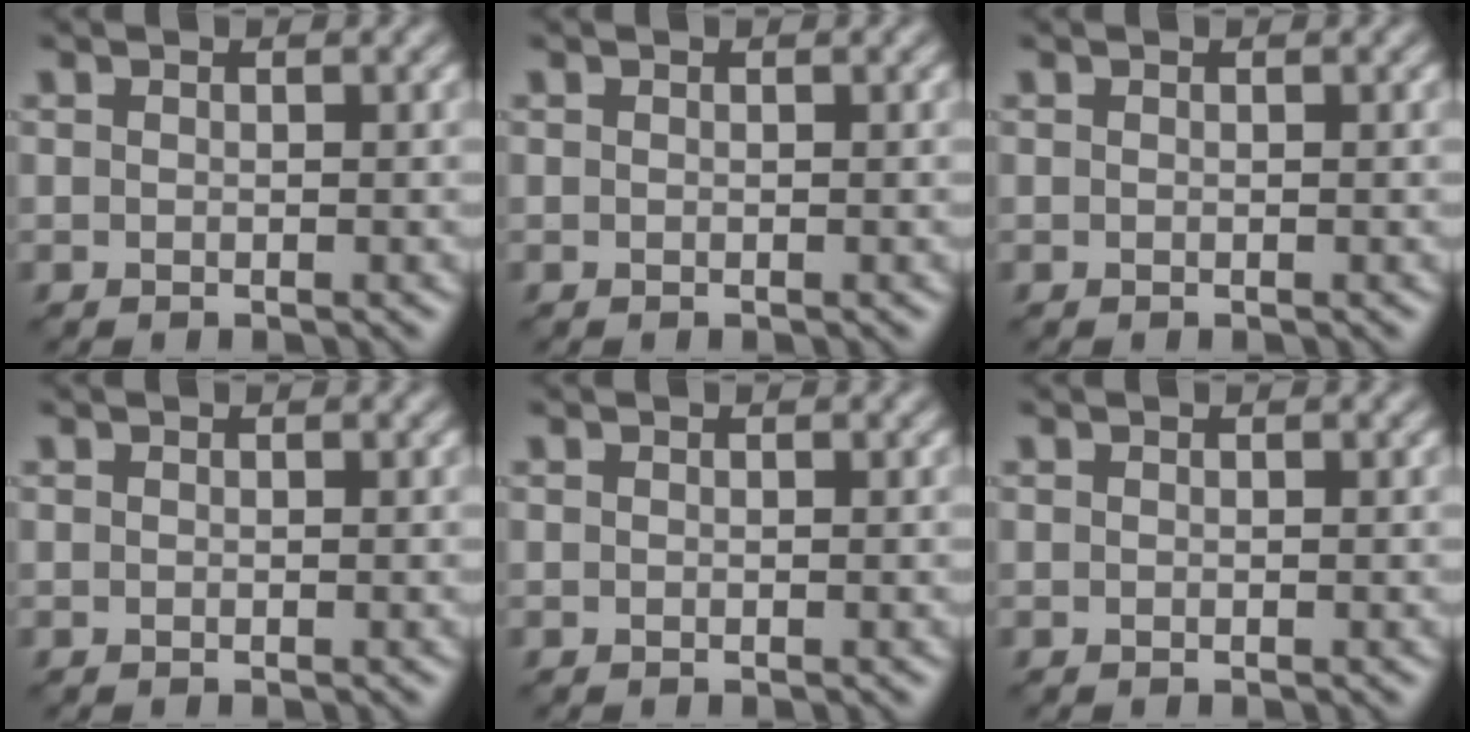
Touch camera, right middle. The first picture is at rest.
{"total": 0.0}
{"total": 0.0}
{"total": 0.0}
{"total": 0.0}
{"total": 0.0}